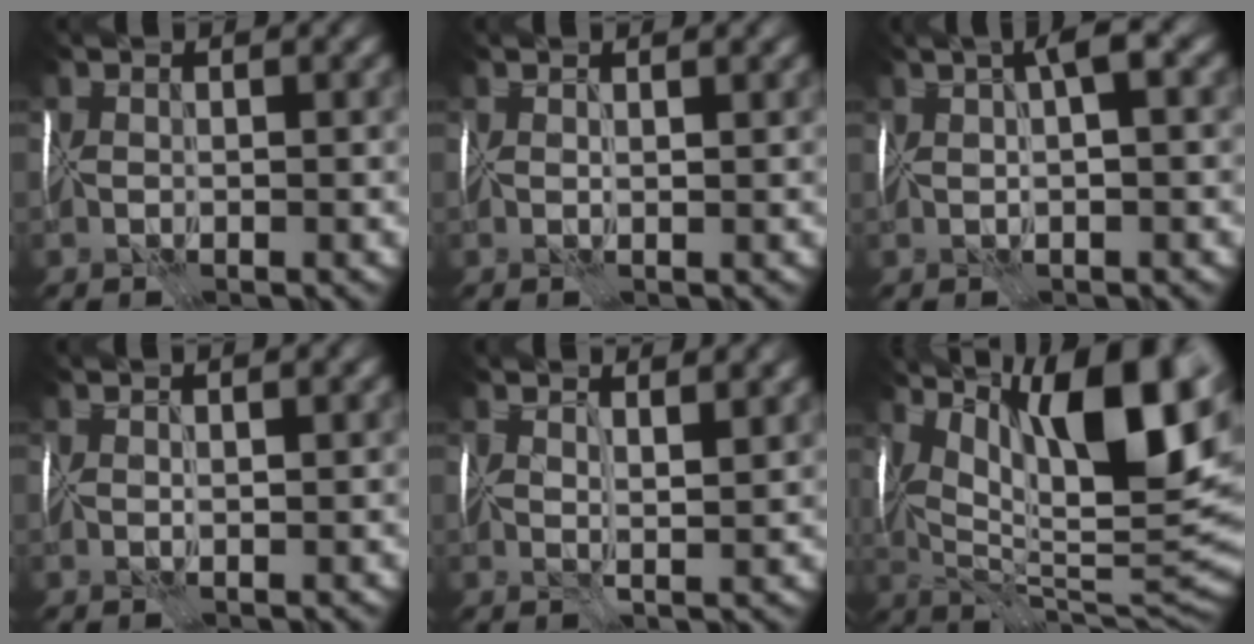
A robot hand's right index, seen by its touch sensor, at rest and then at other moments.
{"total": 2.0, "force": [1.8, 0.1, 0.8], "torque": [-0.003, 0.007, 0.030]}
{"total": 3.4, "force": [2.2, 0.0, 2.7], "torque": [-0.041, 0.022, 0.033]}
{"total": 1.7, "force": [1.5, -0.1, 0.8], "torque": [-0.002, 0.008, 0.028]}
{"total": 4.1, "force": [3.4, 0.7, 2.2], "torque": [-0.016, 0.008, 0.057]}
{"total": 15.3, "force": [7.1, 5.5, 12.4], "torque": [-0.180, 0.028, 0.134]}